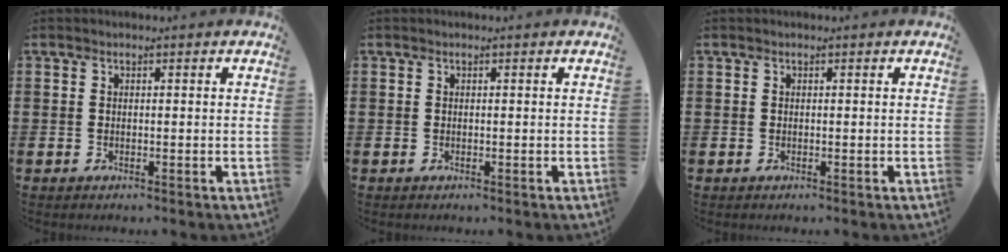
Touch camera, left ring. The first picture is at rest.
{"total": 0.0}
{"total": 0.0}